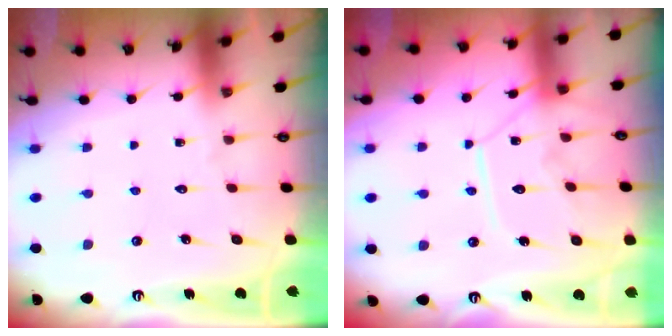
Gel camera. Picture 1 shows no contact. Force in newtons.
{"total": 11.3, "press": 11.3, "slide": 0.6}